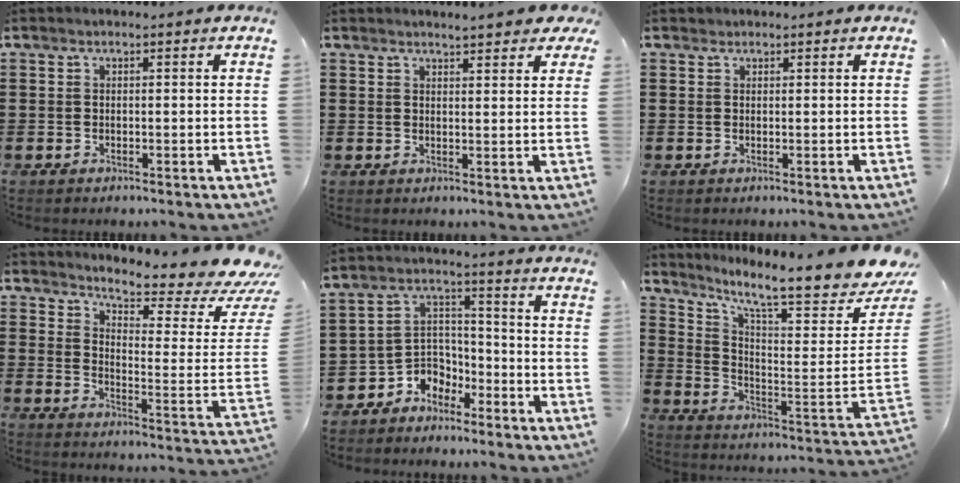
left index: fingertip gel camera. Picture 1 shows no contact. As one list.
[{"total": 3.0, "force": [2.9, 0.2, 1.0], "torque": [-0.028, 0.000, 0.053]}, {"total": 0.6, "force": [0.5, 0.3, 0.0], "torque": [-0.002, 0.001, 0.011]}, {"total": 6.8, "force": [6.2, 0.4, 2.9], "torque": [-0.064, -0.064, 0.099]}, {"total": 5.3, "force": [-4.3, 3.2, 0.2], "torque": [-0.018, 0.009, -0.089]}, {"total": 8.7, "force": [7.4, -0.4, 4.5], "torque": [-0.109, -0.079, 0.115]}]